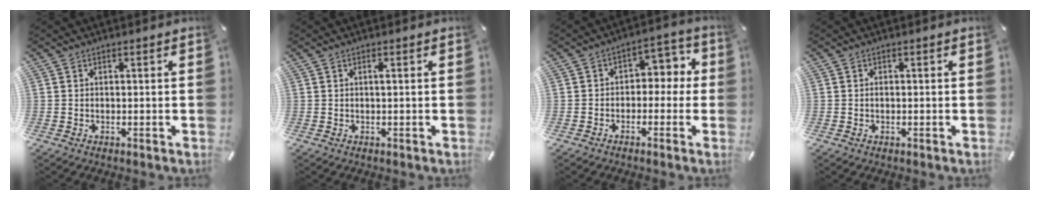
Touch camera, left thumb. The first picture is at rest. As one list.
[{"total": 0.8, "force": [0.1, 0.0, 0.8], "torque": [-0.015, 0.000, 0.000]}, {"total": 5.4, "force": [-1.1, 4.4, 3.1], "torque": [-0.036, 0.012, -0.031]}, {"total": 0.9, "force": [-0.1, 0.5, 0.7], "torque": [-0.015, 0.001, -0.003]}]